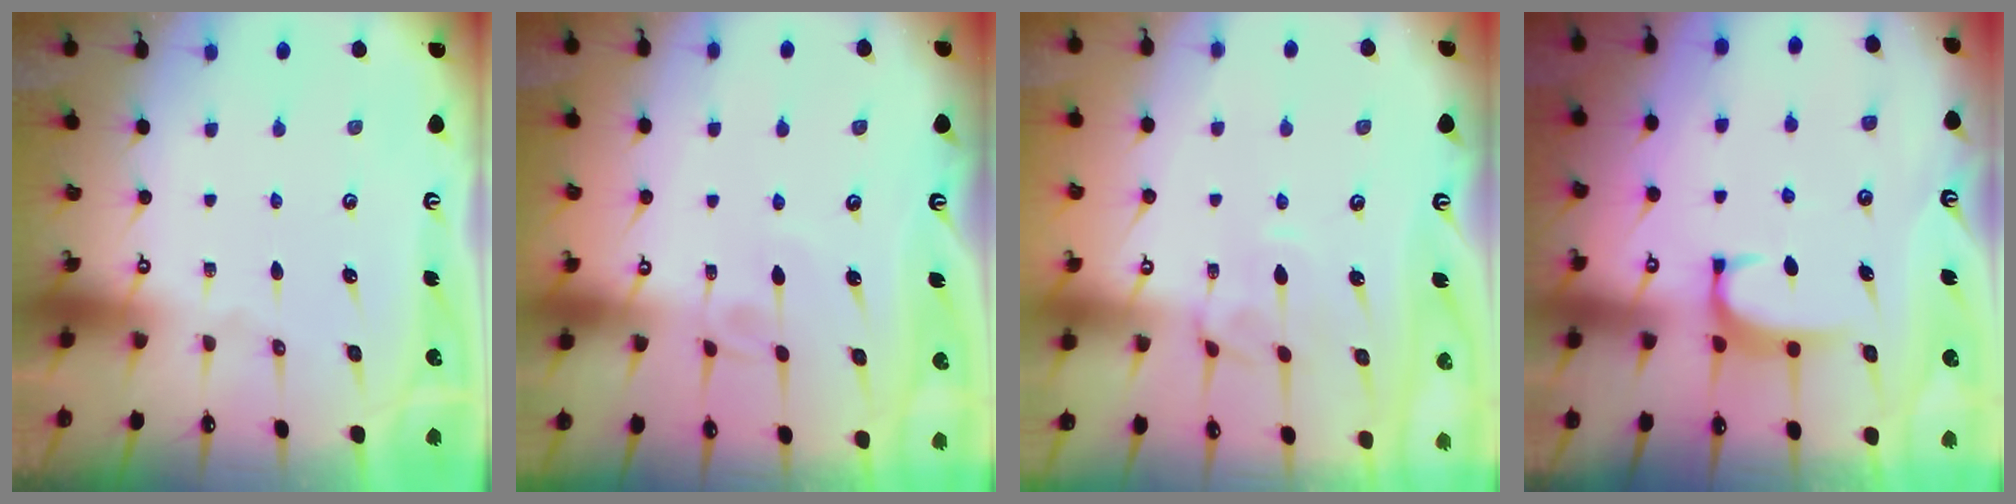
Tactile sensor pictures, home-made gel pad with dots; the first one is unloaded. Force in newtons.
{"total": 4.3, "press": 4.3, "slide": 0.2}
{"total": 1.3, "press": 1.2, "slide": 0.6}
{"total": 1.7, "press": 1.6, "slide": 0.5}